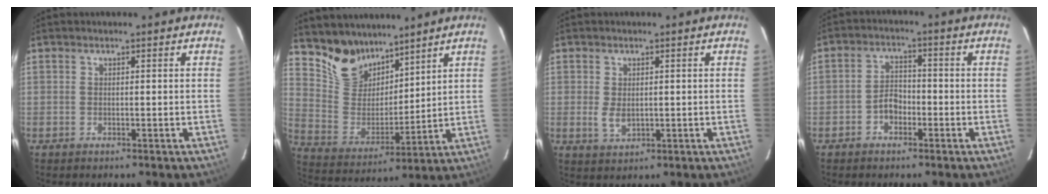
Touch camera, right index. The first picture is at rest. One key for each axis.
{"total": 11.5, "fx": 9.3, "fy": 6.4, "fz": 2.4, "tx": -0.058, "ty": 0.005, "tz": 0.190}
{"total": 3.3, "fx": -0.1, "fy": 2.1, "fz": 2.5, "tx": -0.047, "ty": -0.005, "tz": 0.003}
{"total": 3.9, "fx": -2.0, "fy": 2.7, "fz": 2.0, "tx": -0.038, "ty": 0.014, "tz": -0.031}